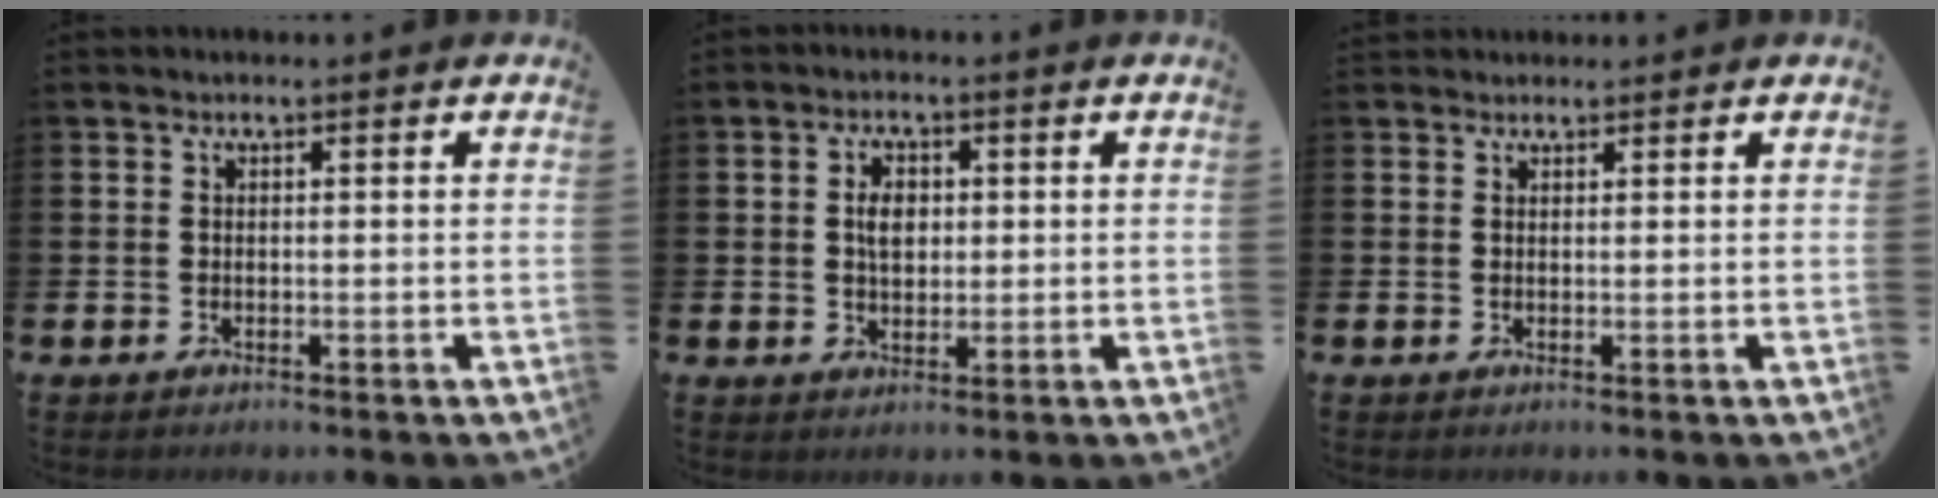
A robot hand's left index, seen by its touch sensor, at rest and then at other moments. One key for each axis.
{"total": 3.3, "fx": 0.6, "fy": 2.2, "fz": 2.4, "tx": -0.035, "ty": 0.002, "tz": 0.005}
{"total": 1.1, "fx": 1.1, "fy": 0.3, "fz": 0.0, "tx": 0.008, "ty": -0.002, "tz": 0.019}